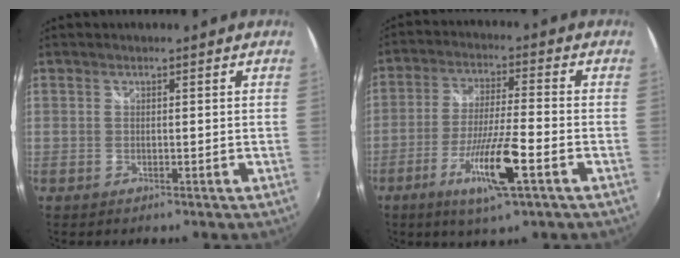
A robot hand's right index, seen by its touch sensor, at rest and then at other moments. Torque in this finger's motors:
{"motor_torque": [1.13, 1.01, 0.31, 0.11]}